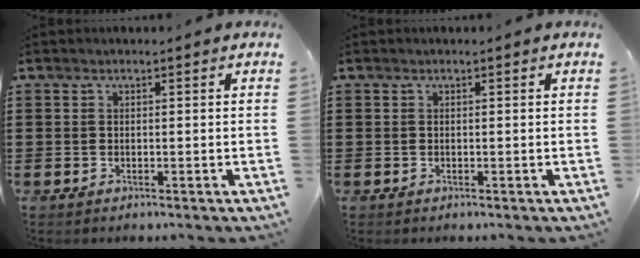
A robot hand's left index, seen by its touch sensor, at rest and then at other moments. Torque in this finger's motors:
{"motor_torque": [0.00, 0.00, 0.00, -0.01]}